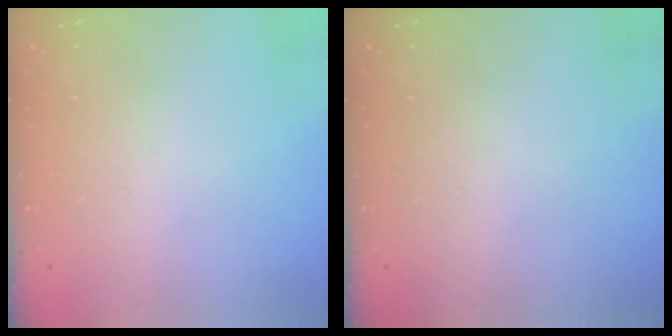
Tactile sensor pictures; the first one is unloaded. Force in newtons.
{"total": 0.0}